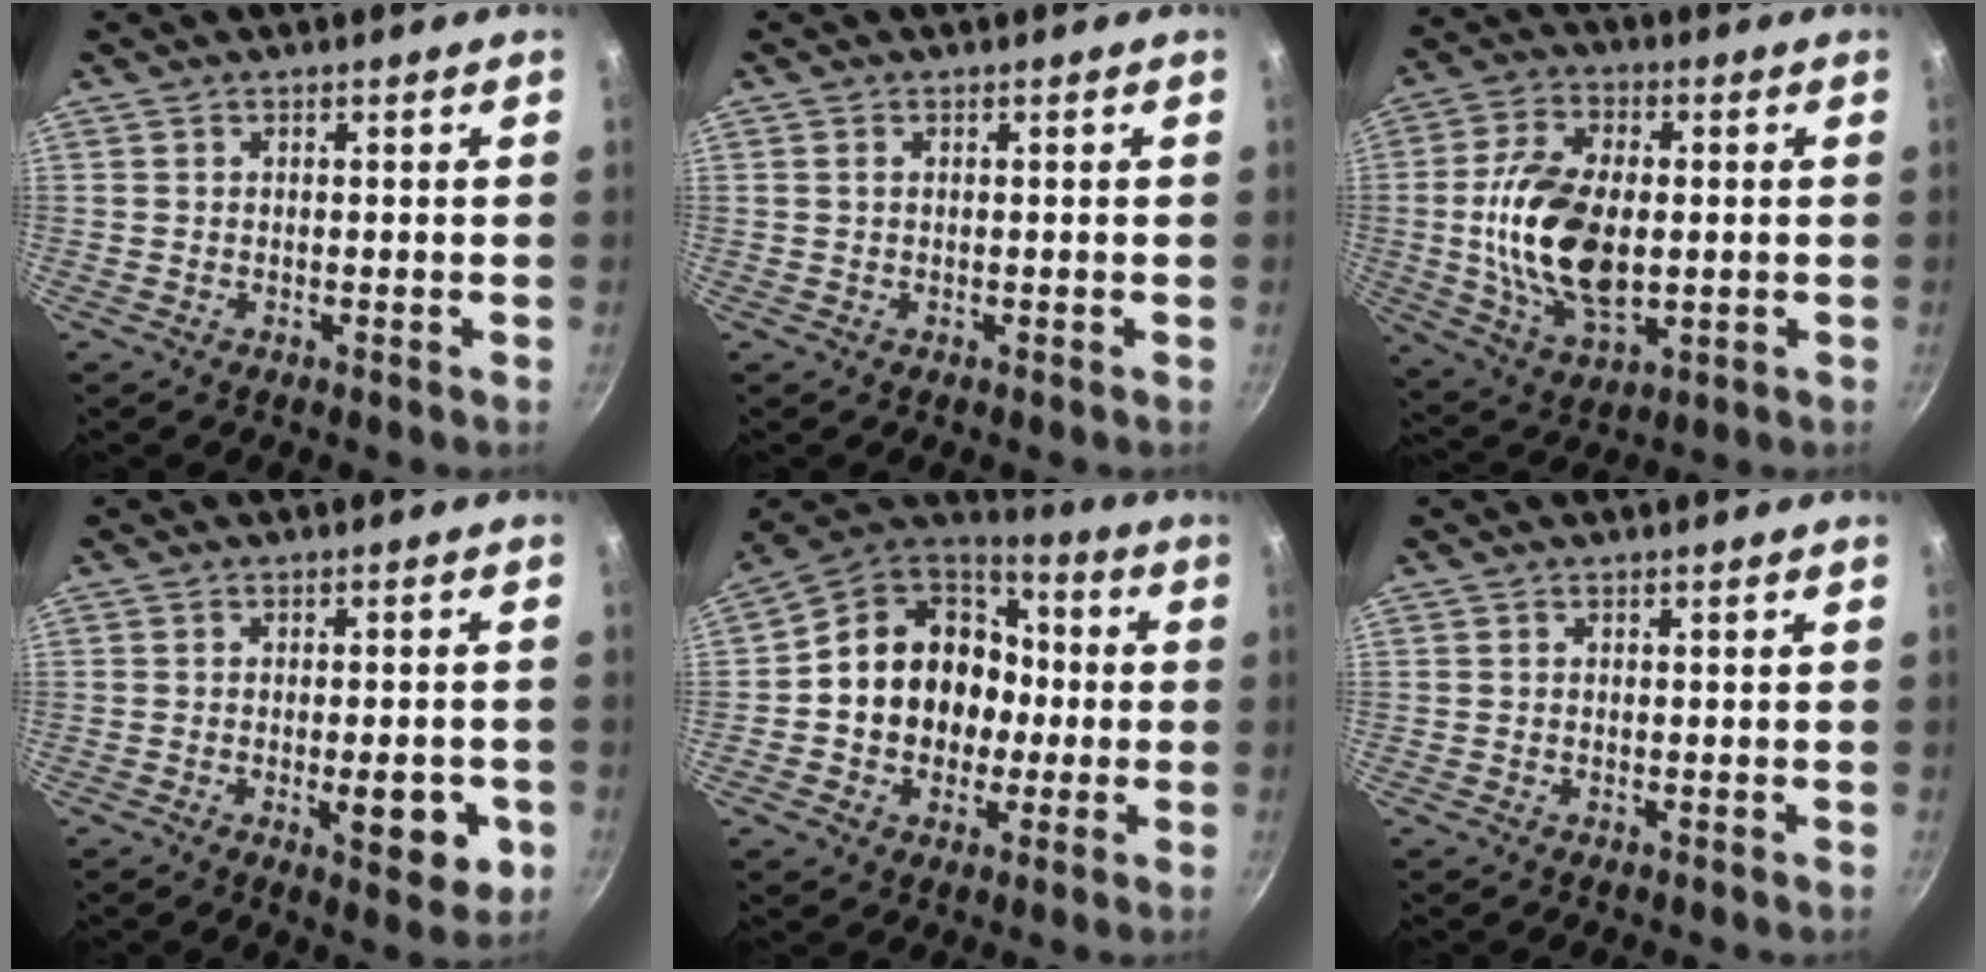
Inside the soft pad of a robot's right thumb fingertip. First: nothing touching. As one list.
[{"total": 0.6, "force": [0.2, 0.4, 0.5], "torque": [-0.009, 0.002, 0.002]}, {"total": 17.0, "force": [-0.3, 9.8, 13.8], "torque": [-0.250, 0.005, -0.003]}, {"total": 8.7, "force": [-2.4, 3.5, 7.6], "torque": [-0.079, 0.002, -0.028]}, {"total": 17.9, "force": [-0.7, 15.2, 9.6], "torque": [-0.126, 0.040, -0.015]}, {"total": 0.0}]